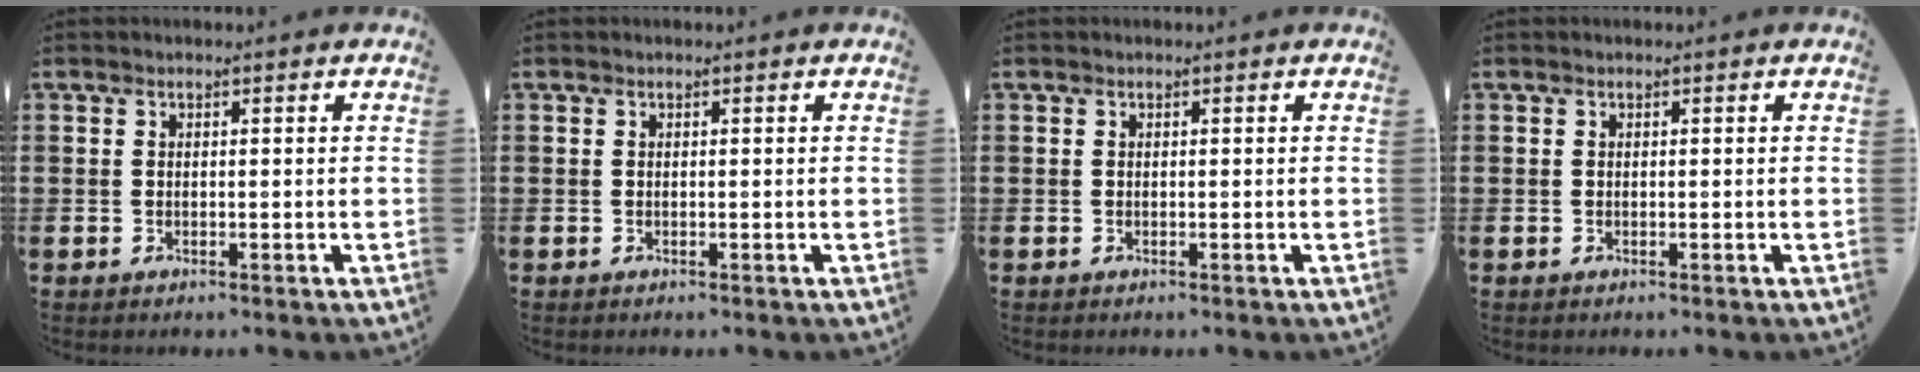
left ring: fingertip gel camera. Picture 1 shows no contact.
{"total": 0.0}
{"total": 0.0}
{"total": 0.0}